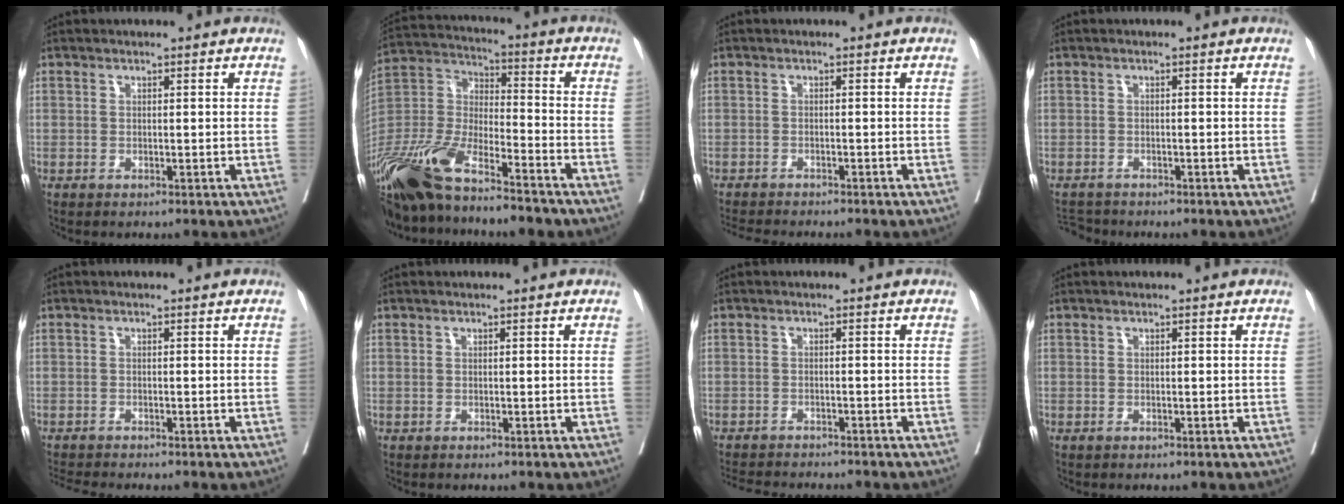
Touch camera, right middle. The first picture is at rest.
{"total": 20.4, "force": [-15.6, 5.1, 12.2], "torque": [-0.291, -0.027, -0.297]}
{"total": 6.5, "force": [-6.0, 0.6, 2.4], "torque": [-0.035, -0.011, -0.092]}
{"total": 2.7, "force": [-2.6, 0.5, 0.0], "torque": [-0.004, -0.014, -0.045]}
{"total": 3.2, "force": [-3.0, -0.6, 0.8], "torque": [-0.018, -0.016, -0.051]}
{"total": 0.0}
{"total": 9.0, "force": [-8.4, 1.2, 3.0], "torque": [-0.045, -0.010, -0.117]}
{"total": 0.0}